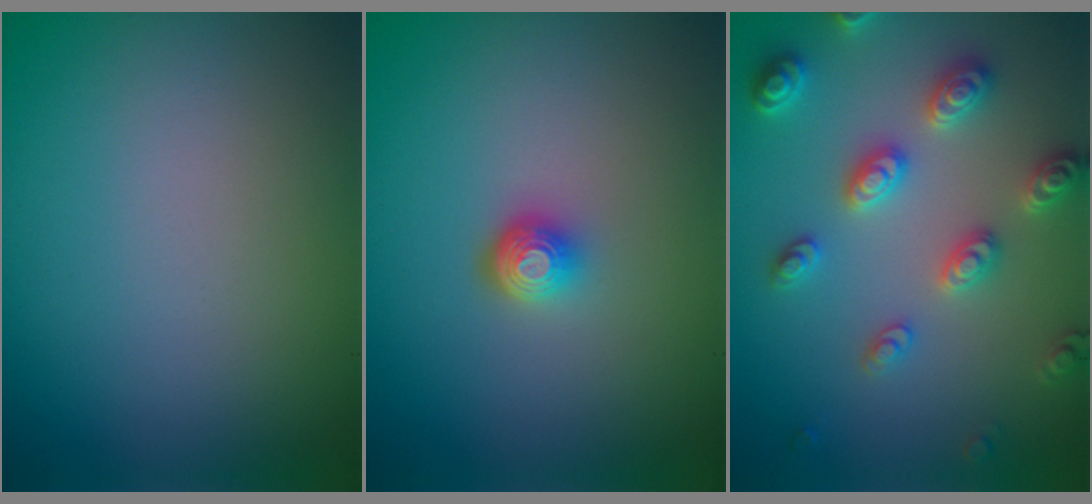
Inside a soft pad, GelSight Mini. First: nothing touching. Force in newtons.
{"total": 2.0, "press": 1.5, "slide": 1.4}
{"total": 5.0, "press": 4.9, "slide": 1.0}